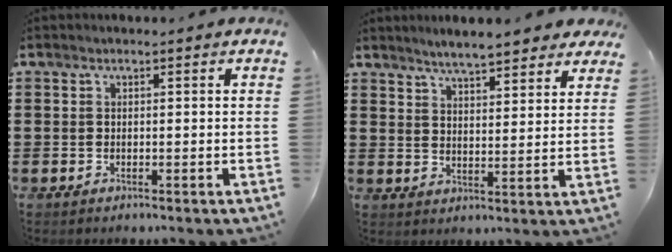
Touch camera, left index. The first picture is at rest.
{"total": 5.1, "force": [4.9, 0.5, 1.4], "torque": [-0.046, -0.015, 0.087]}